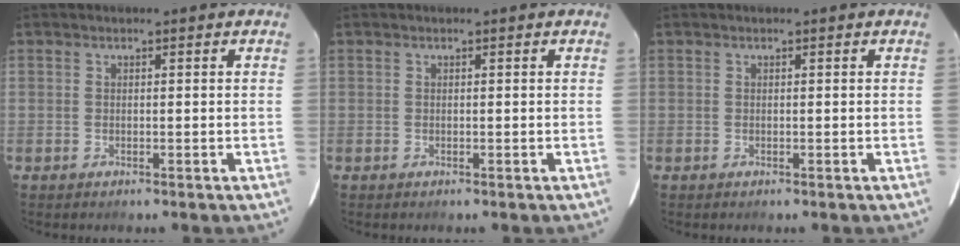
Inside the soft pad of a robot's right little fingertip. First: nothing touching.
{"total": 0.0}
{"total": 0.0}